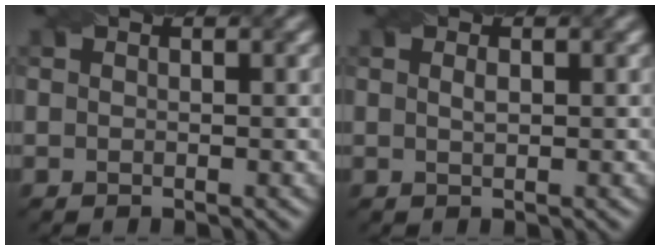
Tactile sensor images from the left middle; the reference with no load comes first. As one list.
[{"total": 0.7, "force": [0.2, 0.2, 0.6], "torque": [-0.014, 0.002, 0.006]}]